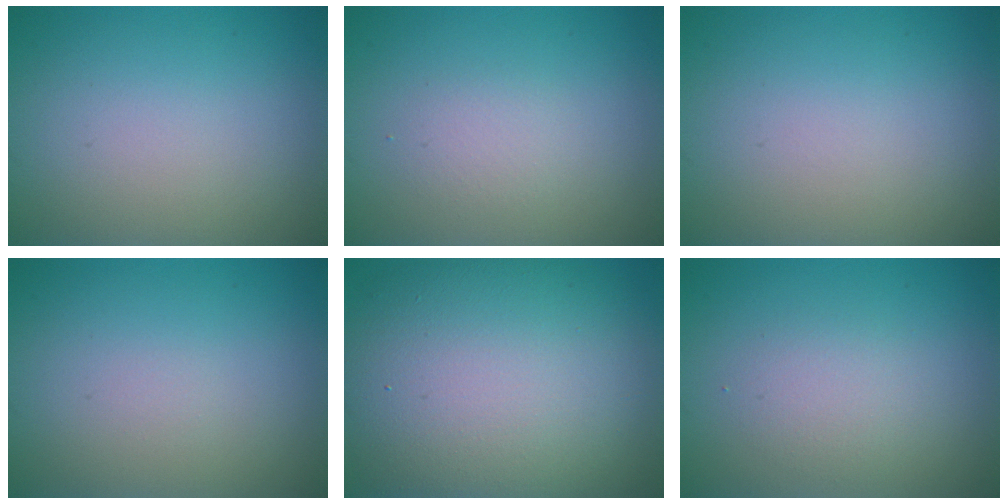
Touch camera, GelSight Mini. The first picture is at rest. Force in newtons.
{"total": 1.4, "press": 1.4, "slide": 0.0}
{"total": 0.0}
{"total": 0.0}
{"total": 14.6, "press": 14.5, "slide": 0.9}
{"total": 1.9, "press": 1.9, "slide": 0.1}